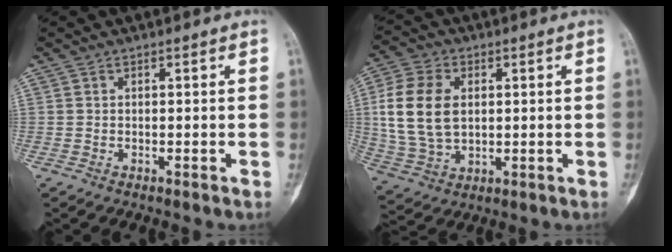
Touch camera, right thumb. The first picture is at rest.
{"total": 13.4, "force": [1.9, 8.9, 9.8], "torque": [-0.194, 0.002, 0.040]}